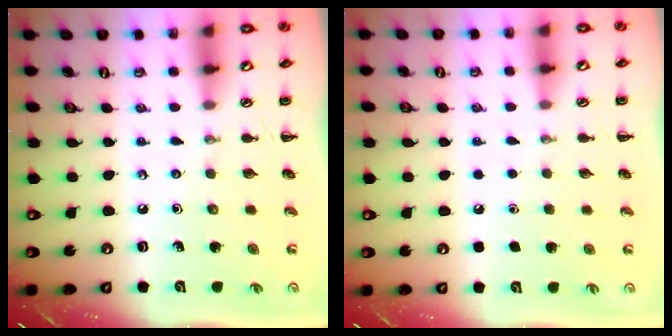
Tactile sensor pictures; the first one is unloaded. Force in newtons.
{"total": 1.6, "press": 1.6, "slide": 0.1}